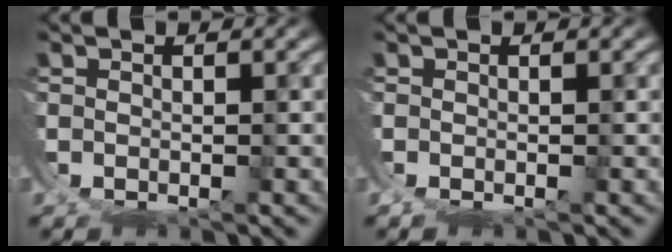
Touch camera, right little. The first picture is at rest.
{"total": 1.6, "force": [-0.6, 1.3, 0.7], "torque": [-0.022, -0.004, -0.012]}